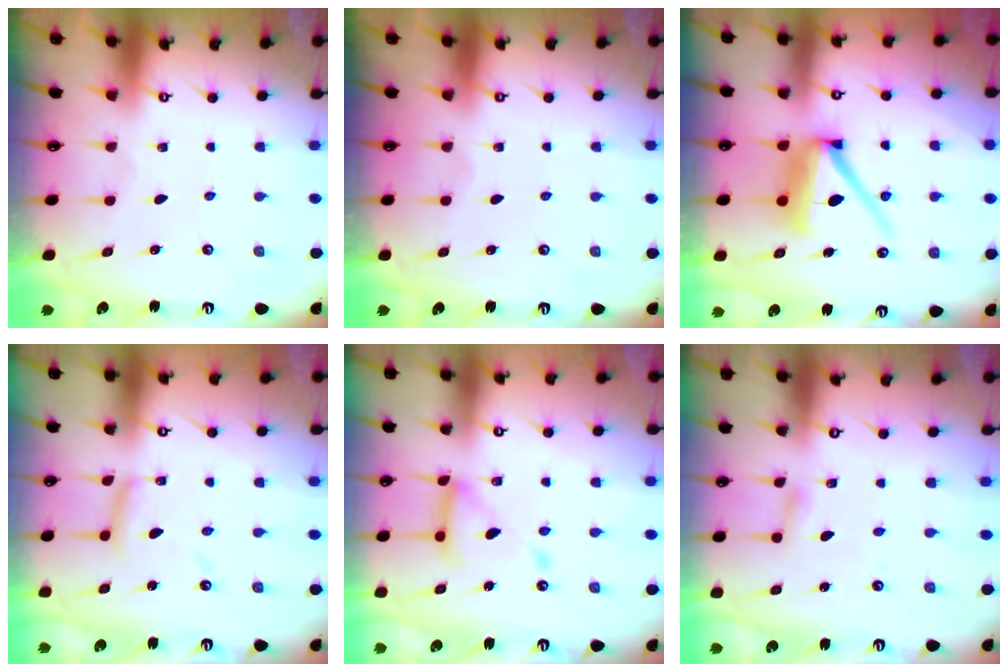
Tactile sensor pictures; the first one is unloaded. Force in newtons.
{"total": 0.0}
{"total": 11.4, "press": 11.4, "slide": 1.3}
{"total": 7.7, "press": 7.7, "slide": 0.4}
{"total": 13.8, "press": 13.7, "slide": 1.3}
{"total": 3.5, "press": 3.5, "slide": 0.3}